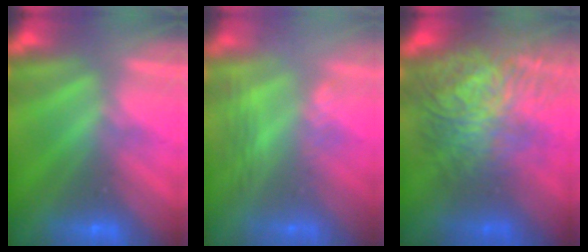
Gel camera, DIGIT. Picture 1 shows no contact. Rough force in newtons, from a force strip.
{"total": 3.0}
{"total": 7.6}